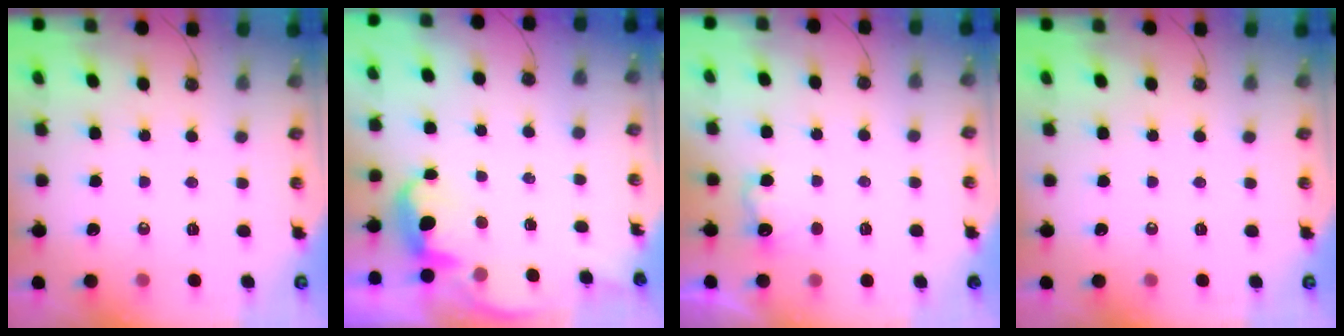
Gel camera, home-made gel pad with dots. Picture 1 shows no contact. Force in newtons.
{"total": 1.9, "press": 1.7, "slide": 0.8}
{"total": 6.0, "press": 5.9, "slide": 1.1}
{"total": 0.0}